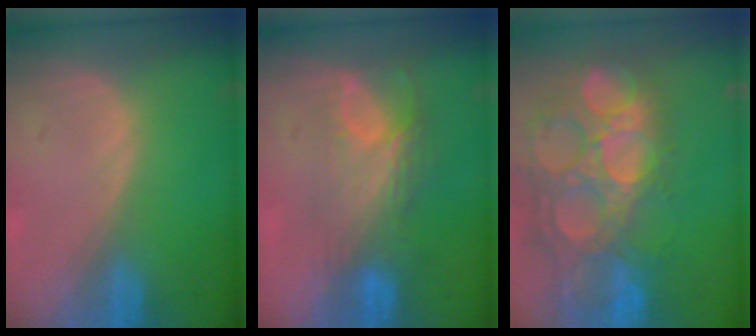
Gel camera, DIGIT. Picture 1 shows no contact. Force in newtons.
{"total": 7.8, "press": 6.9, "slide": 3.8}
{"total": 15.4, "press": 12.8, "slide": 8.7}